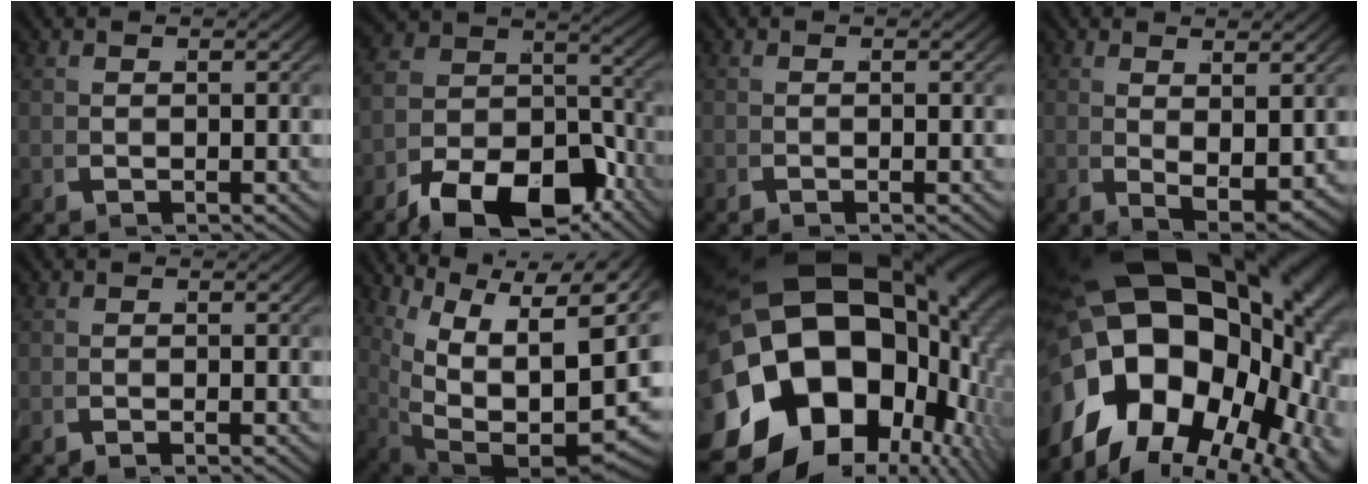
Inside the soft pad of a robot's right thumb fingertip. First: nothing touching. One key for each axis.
{"total": 9.4, "fx": -4.7, "fy": 5.1, "fz": 6.3, "tx": -0.078, "ty": -0.021, "tz": -0.072}
{"total": 0.5, "fx": -0.5, "fy": -0.1, "fz": 0.1, "tx": 0.002, "ty": 0.001, "tz": -0.013}
{"total": 3.4, "fx": 0.8, "fy": 1.4, "fz": 3.0, "tx": -0.052, "ty": -0.008, "tz": 0.017}
{"total": 0.8, "fx": -0.8, "fy": 0.1, "fz": -0.1, "tx": 0.012, "ty": 0.002, "tz": -0.022}
{"total": 20.4, "fx": 0.2, "fy": 13.0, "fz": 15.6, "tx": -0.285, "ty": -0.065, "tz": 0.035}
{"total": 31.3, "fx": 0.4, "fy": 22.1, "fz": 22.1, "tx": -0.385, "ty": -0.036, "tz": 0.001}
{"total": 27.8, "fx": 0.6, "fy": 19.2, "fz": 20.2, "tx": -0.346, "ty": -0.027, "tz": 0.004}